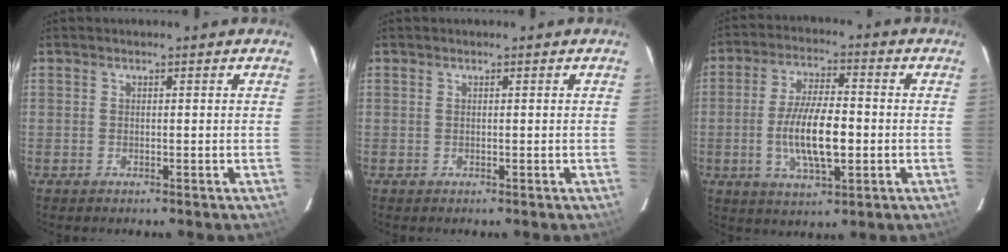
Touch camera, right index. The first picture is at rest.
{"total": 0.0}
{"total": 11.5, "force": [-2.0, 3.9, 10.6], "torque": [-0.205, -0.004, -0.032]}